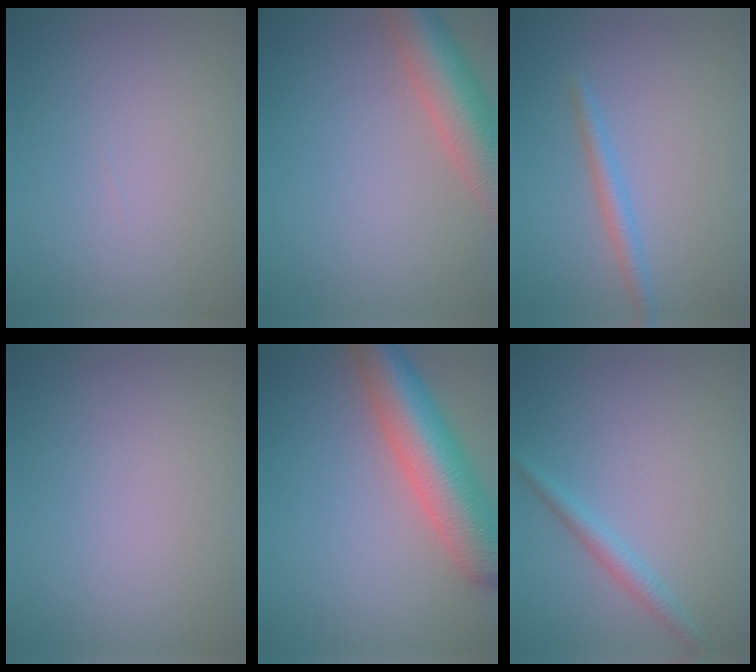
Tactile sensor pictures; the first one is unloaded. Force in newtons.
{"total": 7.7, "press": 7.7, "slide": 0.5}
{"total": 1.8, "press": 1.8, "slide": 0.1}
{"total": 0.0}
{"total": 9.1, "press": 9.1, "slide": 0.6}
{"total": 1.9, "press": 1.9, "slide": 0.0}